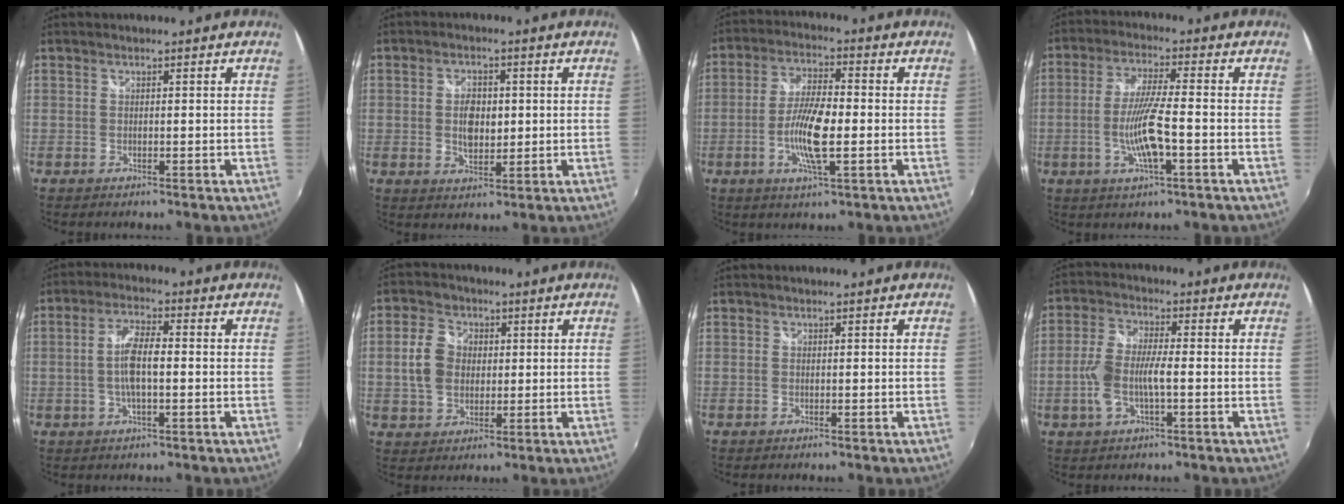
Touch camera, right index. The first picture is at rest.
{"total": 5.4, "force": [0.3, 3.2, 4.3], "torque": [-0.077, 0.003, 0.005]}
{"total": 9.3, "force": [-2.2, 2.1, 8.8], "torque": [-0.174, -0.002, -0.045]}
{"total": 9.0, "force": [-2.7, 0.8, 8.6], "torque": [-0.168, -0.007, -0.050]}
{"total": 6.6, "force": [-0.6, 1.9, 6.3], "torque": [-0.122, 0.006, -0.013]}
{"total": 7.3, "force": [0.7, 5.8, 4.4], "torque": [-0.093, 0.020, 0.014]}
{"total": 0.0}
{"total": 8.0, "force": [-1.8, 2.8, 7.3], "torque": [-0.157, 0.004, -0.035]}